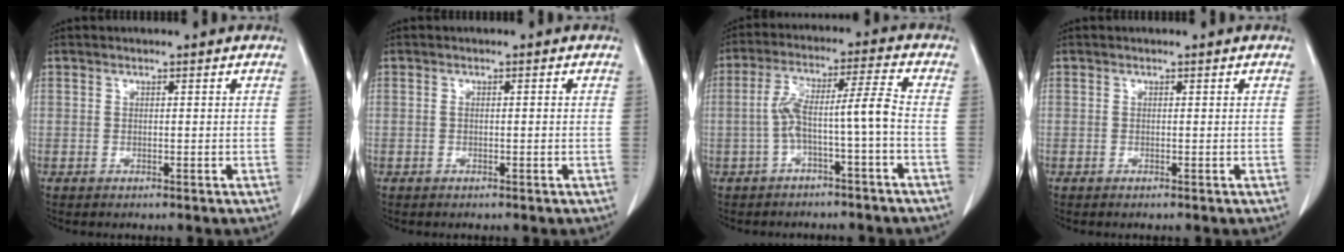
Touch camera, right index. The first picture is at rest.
{"total": 0.7, "force": [-0.1, 0.3, 0.7], "torque": [-0.014, 0.003, 0.000]}
{"total": 7.5, "force": [-2.2, -0.2, 7.2], "torque": [-0.136, 0.034, -0.034]}
{"total": 0.0}